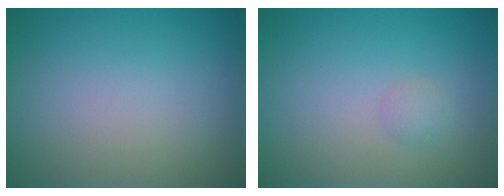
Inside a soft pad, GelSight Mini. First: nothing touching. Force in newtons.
{"total": 1.0, "press": 1.0, "slide": 0.0}